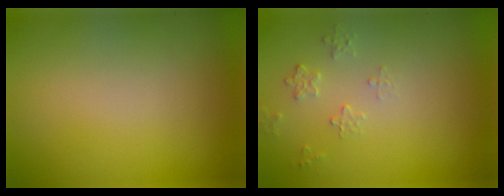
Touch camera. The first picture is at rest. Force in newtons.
{"total": 1.2, "press": 0.8, "slide": 0.9}